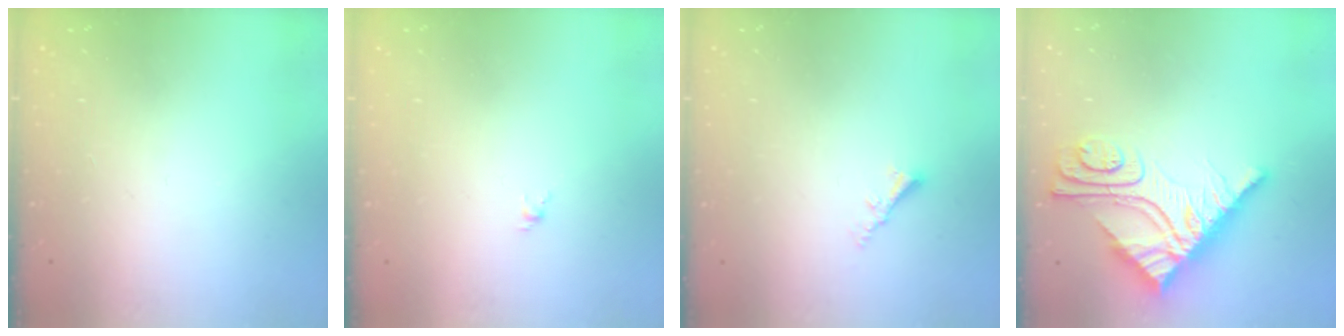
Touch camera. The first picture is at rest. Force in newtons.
{"total": 1.4, "press": 1.2, "slide": 0.6}
{"total": 2.2, "press": 2.2, "slide": 0.4}
{"total": 12.6, "press": 12.5, "slide": 1.0}